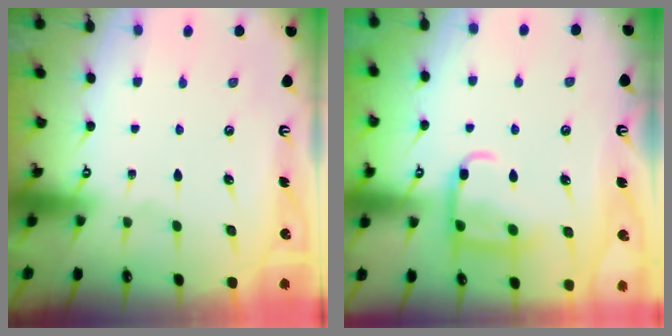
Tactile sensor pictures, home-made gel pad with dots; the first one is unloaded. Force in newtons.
{"total": 11.6, "press": 11.6, "slide": 1.1}